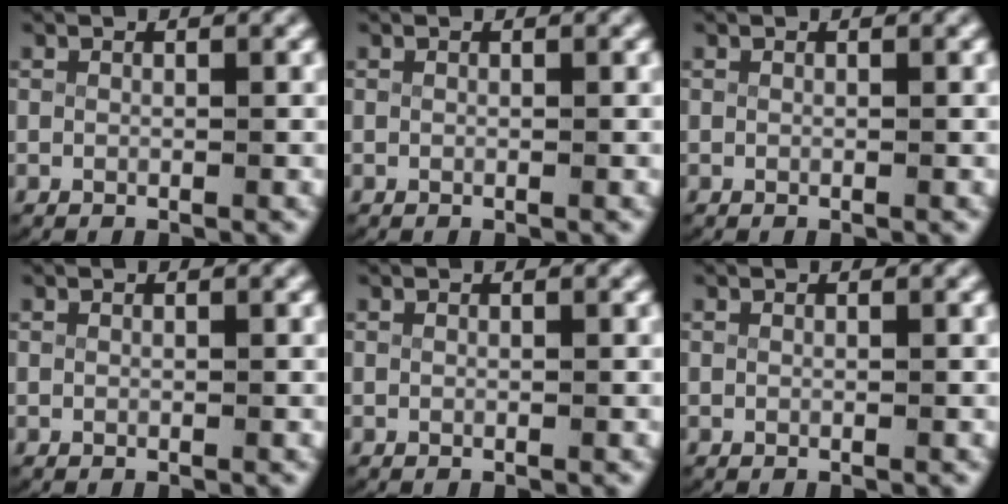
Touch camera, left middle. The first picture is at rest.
{"total": 0.0}
{"total": 0.0}
{"total": 0.0}
{"total": 0.0}
{"total": 0.0}